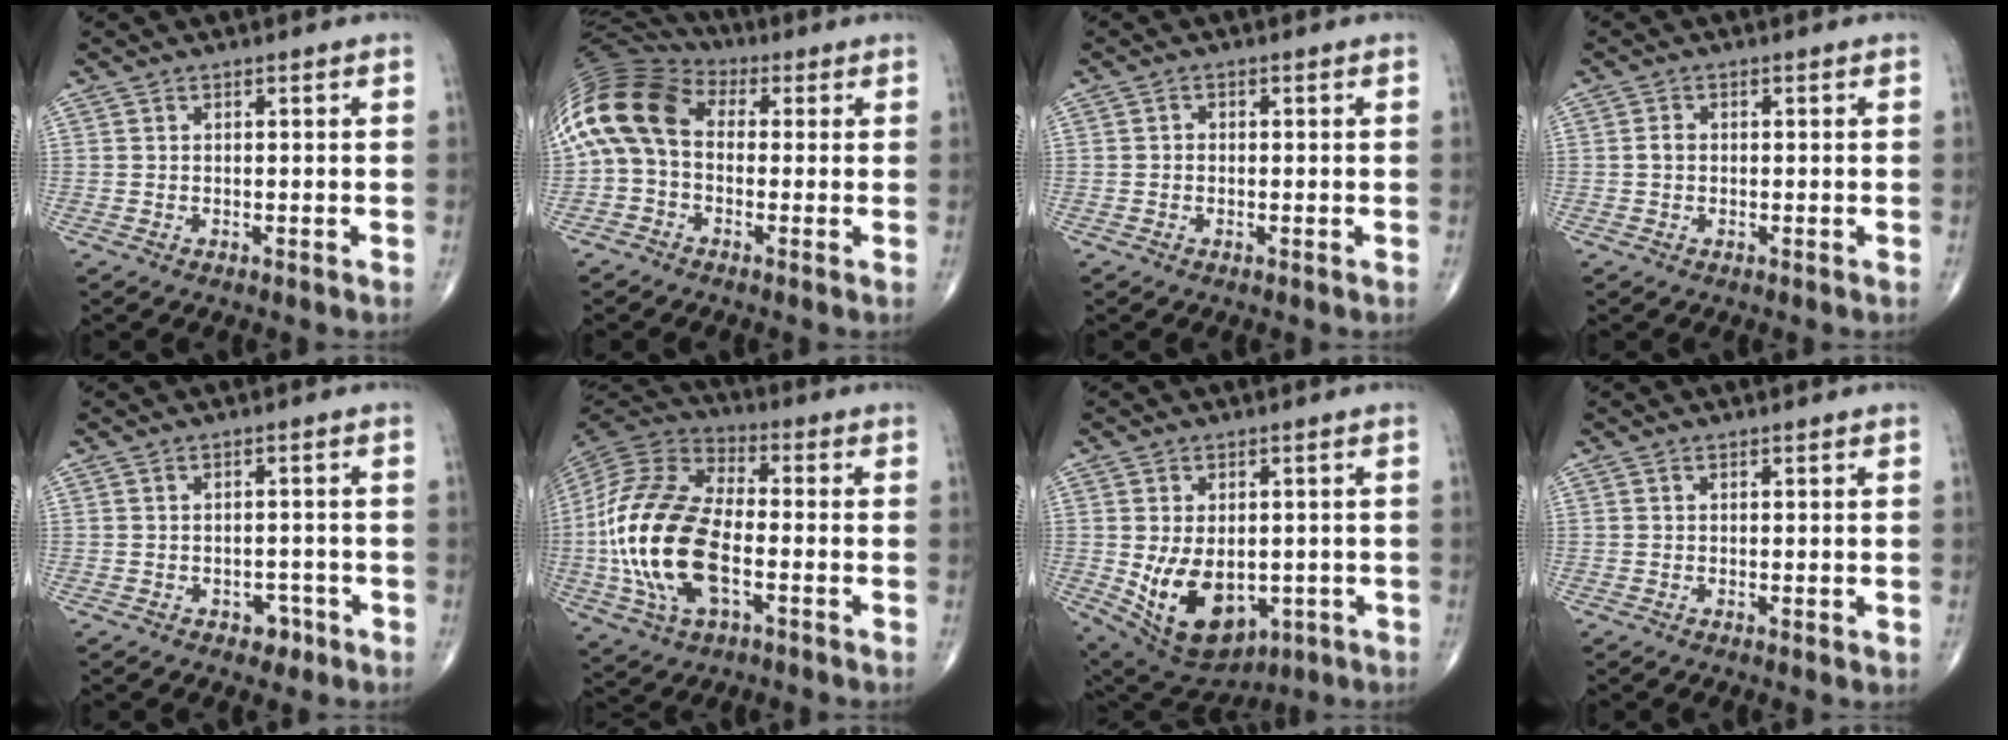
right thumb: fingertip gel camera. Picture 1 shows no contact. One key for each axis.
{"total": 14.2, "fx": 0.7, "fy": 9.8, "fz": 10.2, "tx": -0.207, "ty": 0.040, "tz": 0.000}
{"total": 0.7, "fx": -0.1, "fy": 0.7, "fz": 0.3, "tx": 0.002, "ty": 0.002, "tz": -0.006}
{"total": 1.4, "fx": -0.1, "fy": 1.0, "fz": 0.9, "tx": -0.013, "ty": 0.004, "tz": -0.003}
{"total": 3.5, "fx": -1.9, "fy": 2.5, "fz": 1.7, "tx": -0.002, "ty": 0.014, "tz": -0.022}
{"total": 22.1, "fx": -3.8, "fy": 11.5, "fz": 18.4, "tx": -0.388, "ty": 0.015, "tz": -0.072}
{"total": 14.4, "fx": -2.6, "fy": 9.3, "fz": 10.6, "tx": -0.161, "ty": -0.007, "tz": -0.011}
{"total": 0.9, "fx": 0.0, "fy": 0.3, "fz": 0.9, "tx": -0.017, "ty": -0.005, "tz": -0.001}